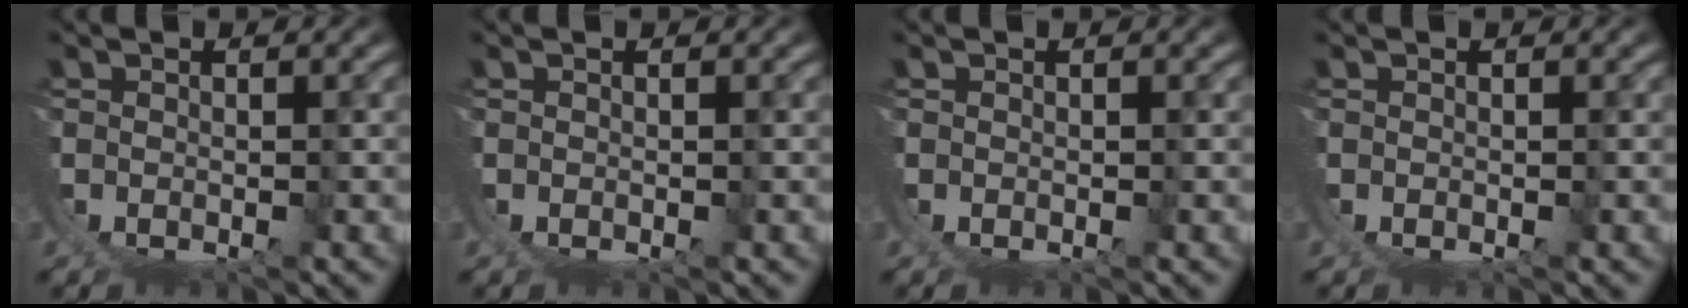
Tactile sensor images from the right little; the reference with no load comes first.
{"total": 0.0}
{"total": 0.0}
{"total": 0.0}